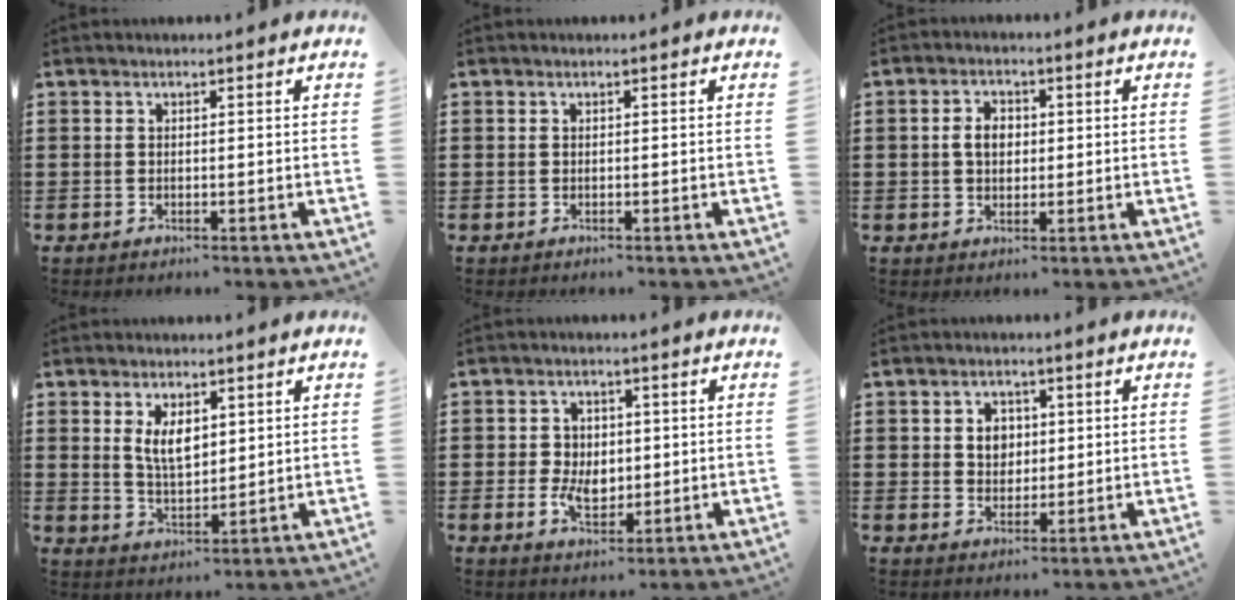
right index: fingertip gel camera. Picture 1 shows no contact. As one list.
[{"total": 0.0}, {"total": 3.4, "force": [0.2, 2.2, 2.5], "torque": [-0.054, 0.010, 0.001]}, {"total": 5.0, "force": [1.9, 2.4, 4.0], "torque": [-0.076, 0.003, 0.032]}, {"total": 4.9, "force": [-0.5, 3.6, 3.3], "torque": [-0.069, 0.012, -0.009]}, {"total": 3.4, "force": [0.7, 2.9, 1.6], "torque": [-0.043, 0.012, 0.010]}]